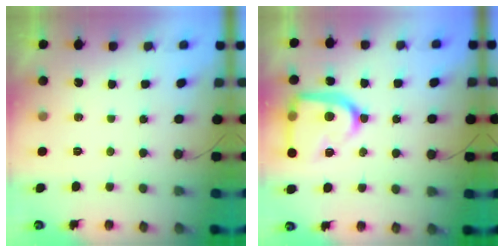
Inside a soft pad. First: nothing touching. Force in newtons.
{"total": 20.3, "press": 20.3, "slide": 1.9}